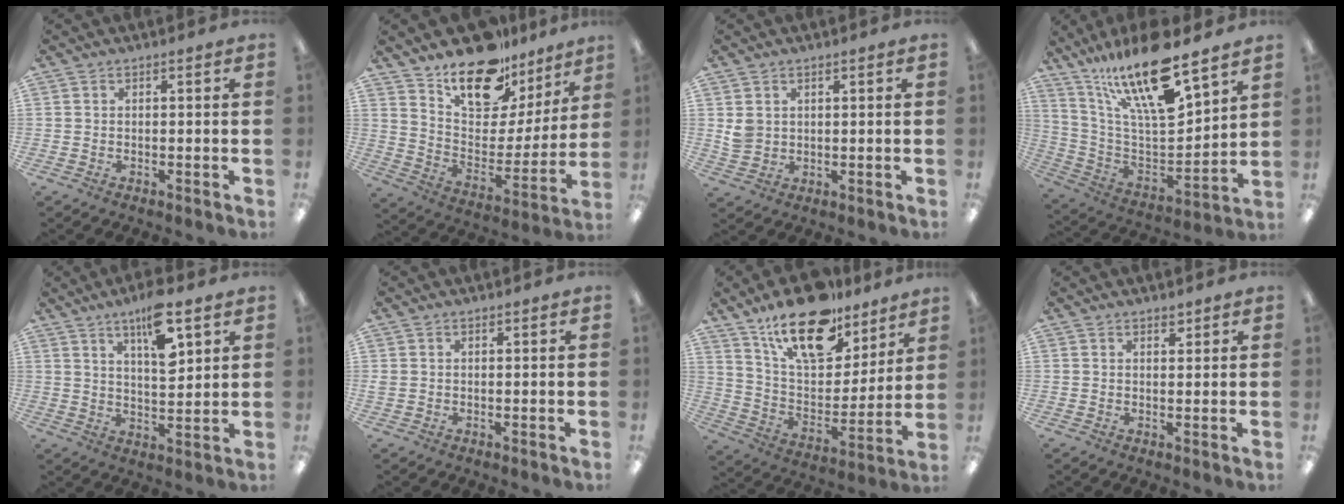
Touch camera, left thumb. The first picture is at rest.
{"total": 17.3, "force": [13.5, 8.5, 6.6], "torque": [-0.112, -0.099, 0.244]}
{"total": 3.8, "force": [1.5, 3.2, 1.5], "torque": [-0.025, 0.003, 0.028]}
{"total": 22.4, "force": [15.8, 6.1, 14.6], "torque": [-0.265, -0.095, 0.269]}
{"total": 11.0, "force": [6.8, 3.4, 7.9], "torque": [-0.128, -0.033, 0.113]}
{"total": 0.9, "force": [0.4, 0.8, 0.3], "torque": [-0.008, 0.004, 0.006]}
{"total": 20.2, "force": [14.4, 9.4, 10.5], "torque": [-0.181, -0.085, 0.255]}
{"total": 1.8, "force": [1.5, 0.8, 0.7], "torque": [0.001, -0.008, 0.025]}